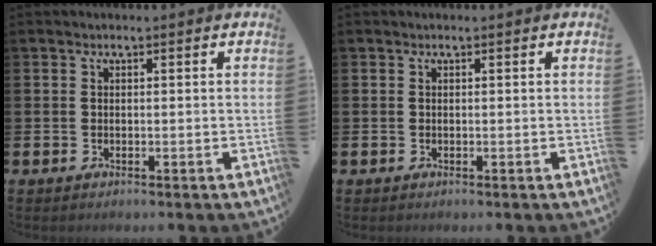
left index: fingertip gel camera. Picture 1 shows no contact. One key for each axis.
{"total": 0.0}